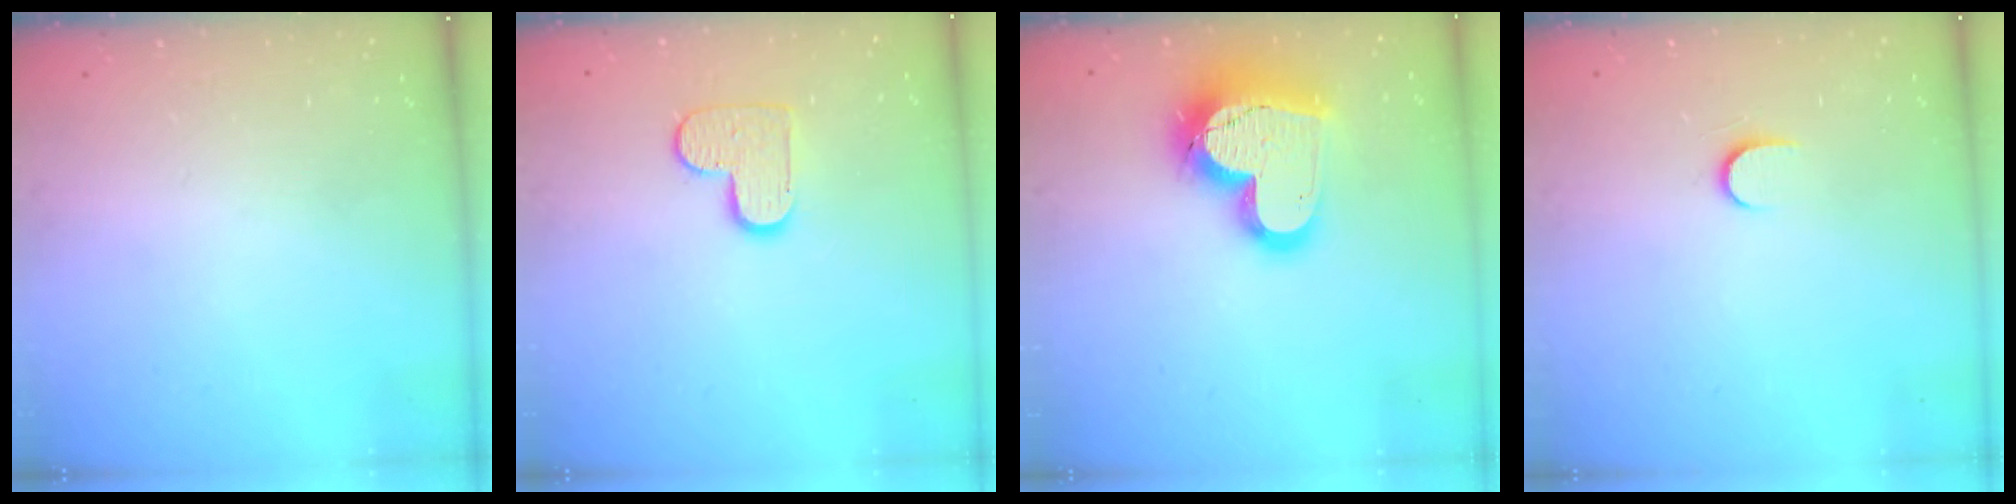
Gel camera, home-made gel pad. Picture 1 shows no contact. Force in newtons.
{"total": 9.2, "press": 9.2, "slide": 0.5}
{"total": 19.6, "press": 19.5, "slide": 1.6}
{"total": 4.4, "press": 4.4, "slide": 0.5}